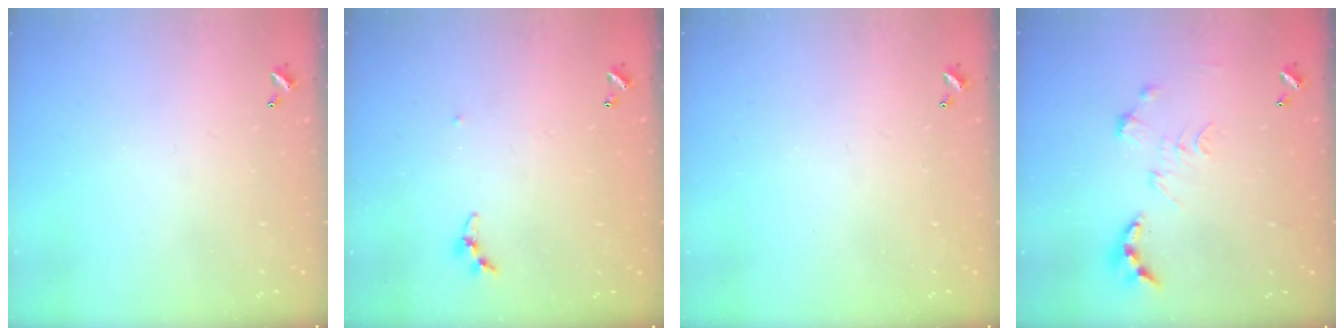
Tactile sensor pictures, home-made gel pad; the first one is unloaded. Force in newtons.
{"total": 4.0, "press": 3.9, "slide": 0.5}
{"total": 0.0}
{"total": 0.0}